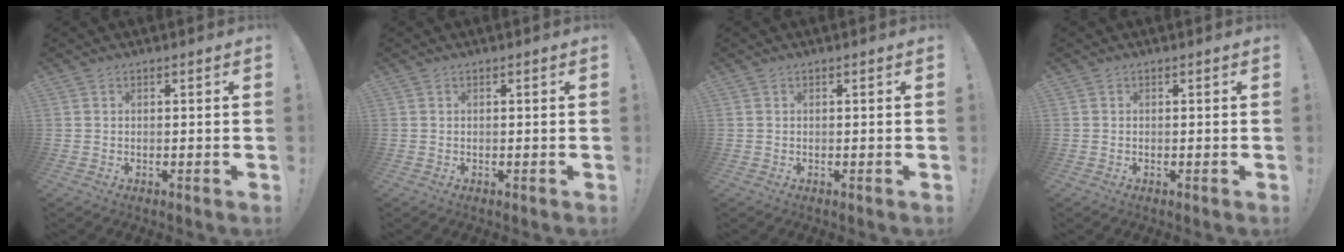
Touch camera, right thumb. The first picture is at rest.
{"total": 0.0}
{"total": 0.0}
{"total": 0.0}